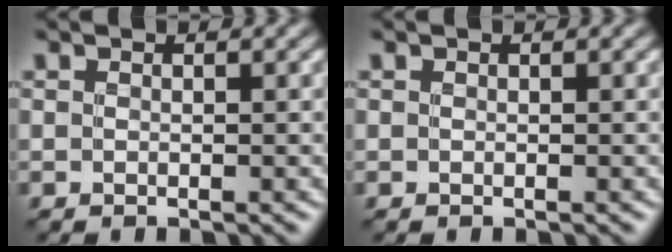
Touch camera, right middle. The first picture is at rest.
{"total": 0.0}